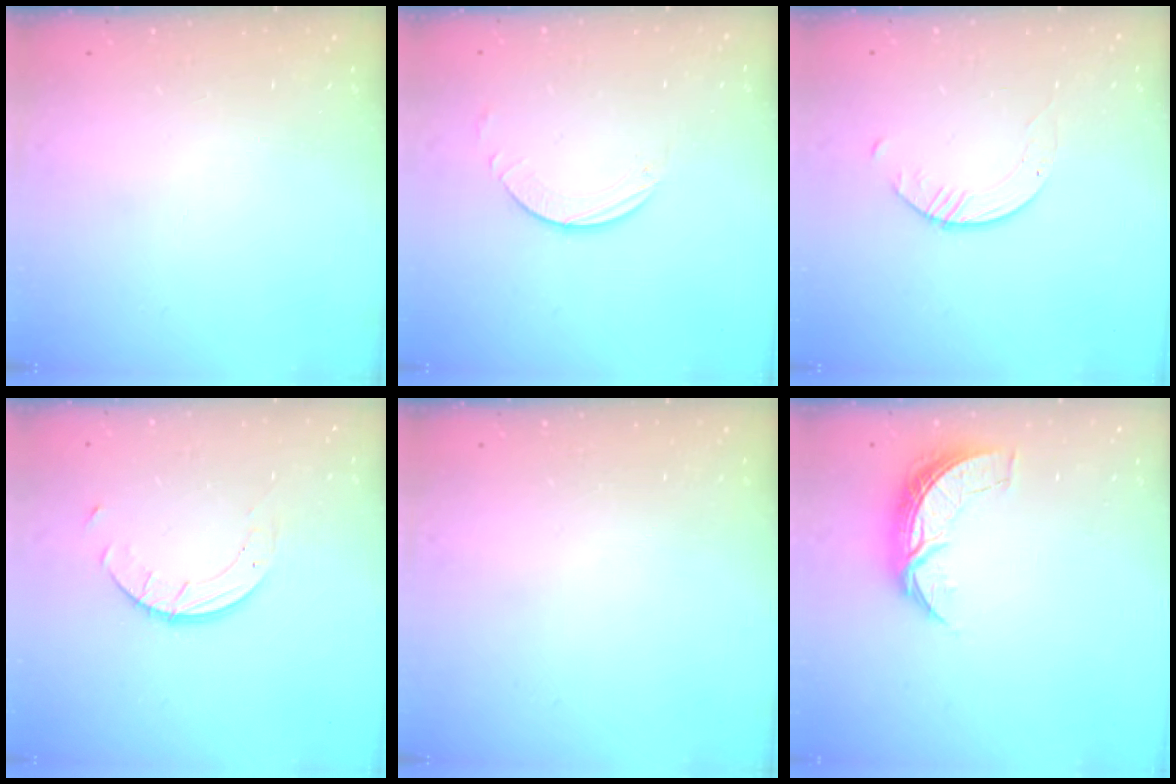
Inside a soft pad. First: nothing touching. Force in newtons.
{"total": 1.9, "press": 1.9, "slide": 0.1}
{"total": 1.7, "press": 1.7, "slide": 0.2}
{"total": 5.1, "press": 5.1, "slide": 0.3}
{"total": 0.0}
{"total": 7.3, "press": 7.3, "slide": 0.5}